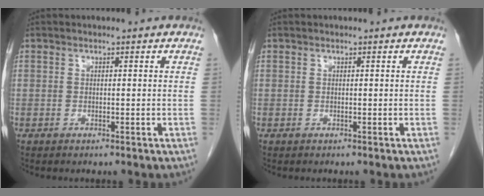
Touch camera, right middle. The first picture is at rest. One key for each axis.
{"total": 0.0}